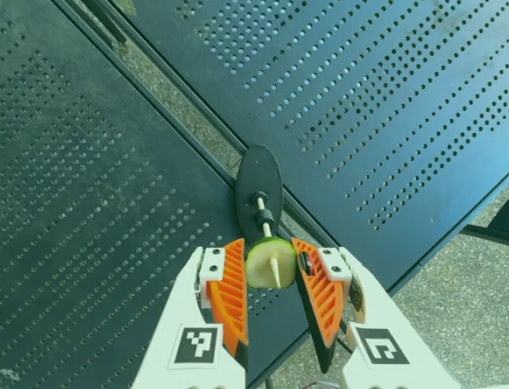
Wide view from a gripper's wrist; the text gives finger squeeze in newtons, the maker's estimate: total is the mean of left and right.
{"total": 7.9, "left": 7.4, "right": 8.5}